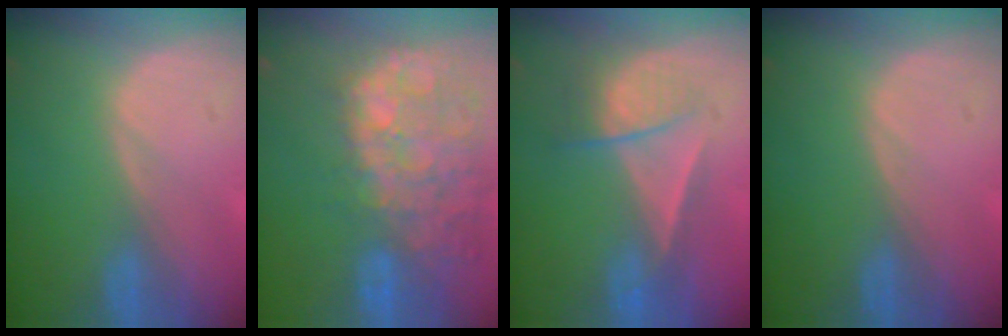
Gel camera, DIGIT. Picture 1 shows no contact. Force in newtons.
{"total": 13.6, "press": 11.5, "slide": 7.2}
{"total": 7.1, "press": 6.0, "slide": 3.7}
{"total": 0.0}